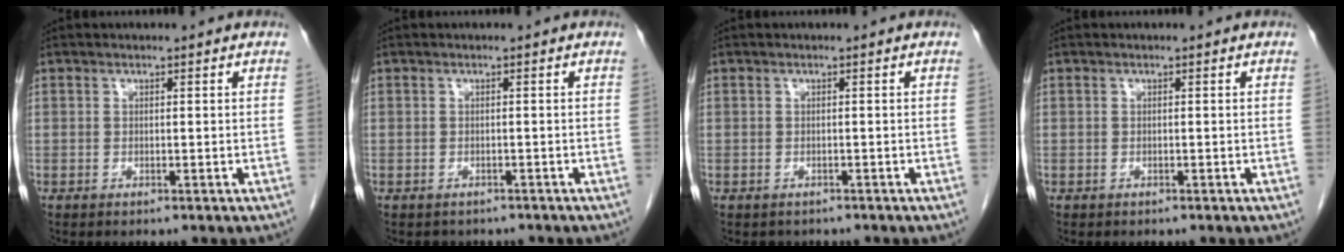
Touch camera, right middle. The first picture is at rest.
{"total": 2.8, "force": [-2.4, 1.3, 0.3], "torque": [-0.011, 0.000, -0.031]}
{"total": 1.7, "force": [-1.5, 0.9, 0.1], "torque": [-0.010, -0.002, -0.019]}
{"total": 0.0}